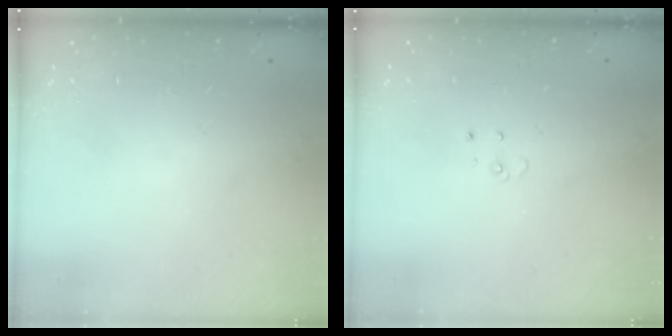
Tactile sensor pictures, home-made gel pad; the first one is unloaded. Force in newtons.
{"total": 2.7, "press": 2.7, "slide": 0.2}